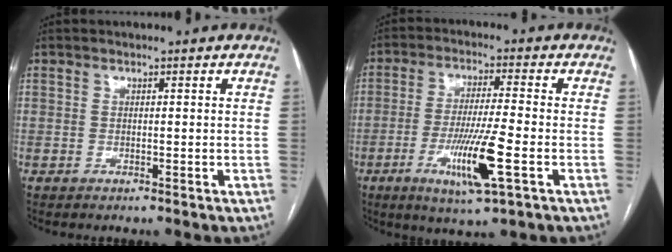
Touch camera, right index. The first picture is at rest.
{"total": 10.9, "force": [-3.7, 0.3, 10.2], "torque": [-0.191, -0.020, -0.065]}